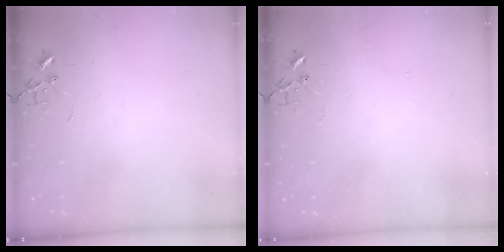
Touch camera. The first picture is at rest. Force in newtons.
{"total": 1.1, "press": 1.1, "slide": 0.1}